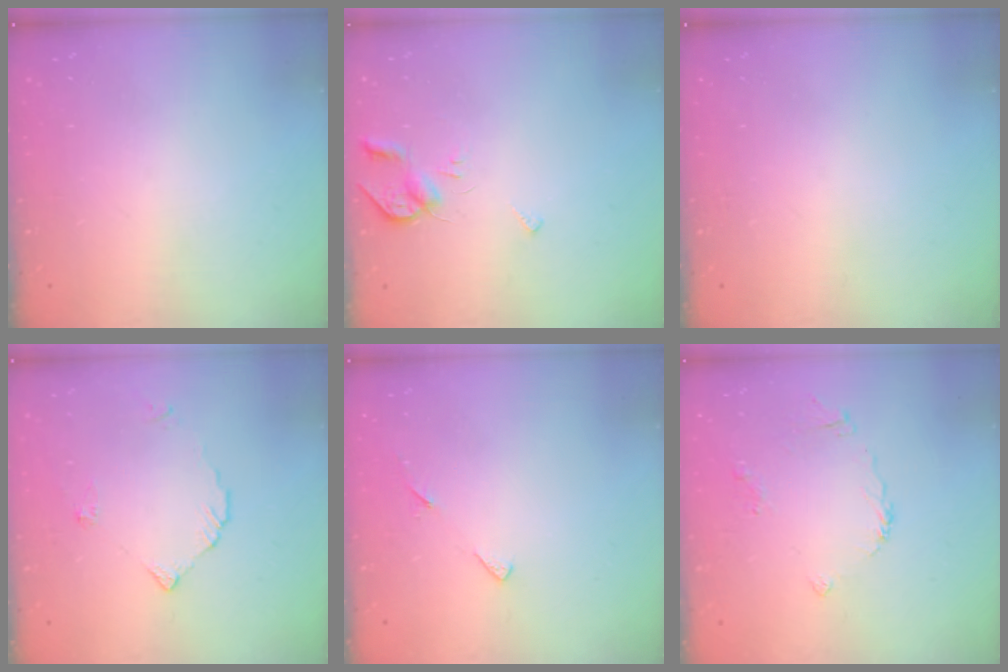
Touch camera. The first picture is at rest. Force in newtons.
{"total": 5.5, "press": 5.4, "slide": 0.7}
{"total": 0.0}
{"total": 3.0, "press": 3.0, "slide": 0.2}
{"total": 6.1, "press": 6.0, "slide": 0.7}
{"total": 4.8, "press": 4.8, "slide": 0.7}